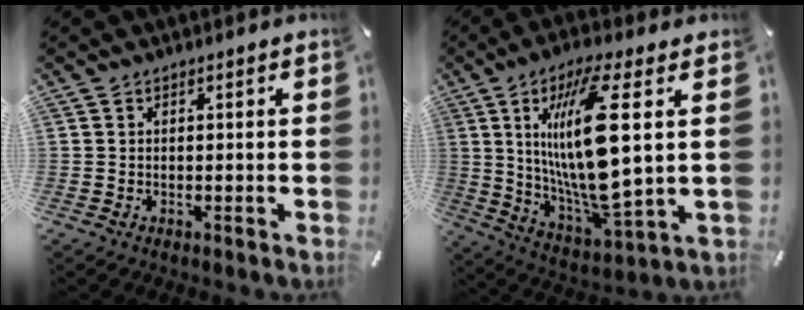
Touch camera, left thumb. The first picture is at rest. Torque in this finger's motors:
{"motor_torque": [2.50, 2.50, 1.02, -0.47, 0.52]}